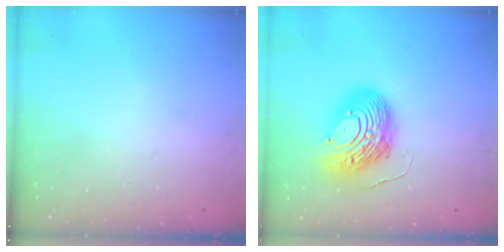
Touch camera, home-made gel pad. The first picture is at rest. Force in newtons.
{"total": 14.4, "press": 14.4, "slide": 1.2}